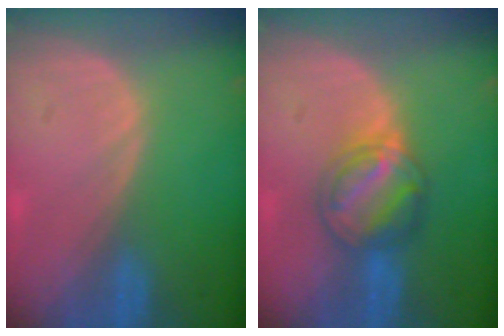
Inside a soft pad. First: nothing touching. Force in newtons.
{"total": 6.2, "press": 6.1, "slide": 1.3}